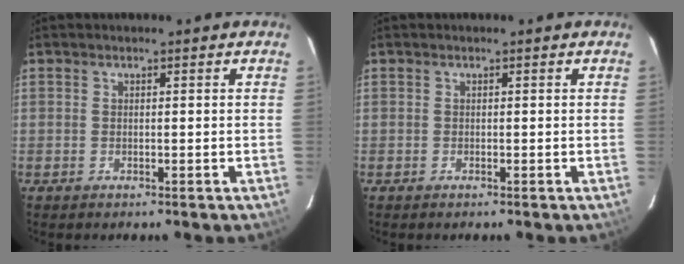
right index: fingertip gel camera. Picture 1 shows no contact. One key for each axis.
{"total": 0.0}